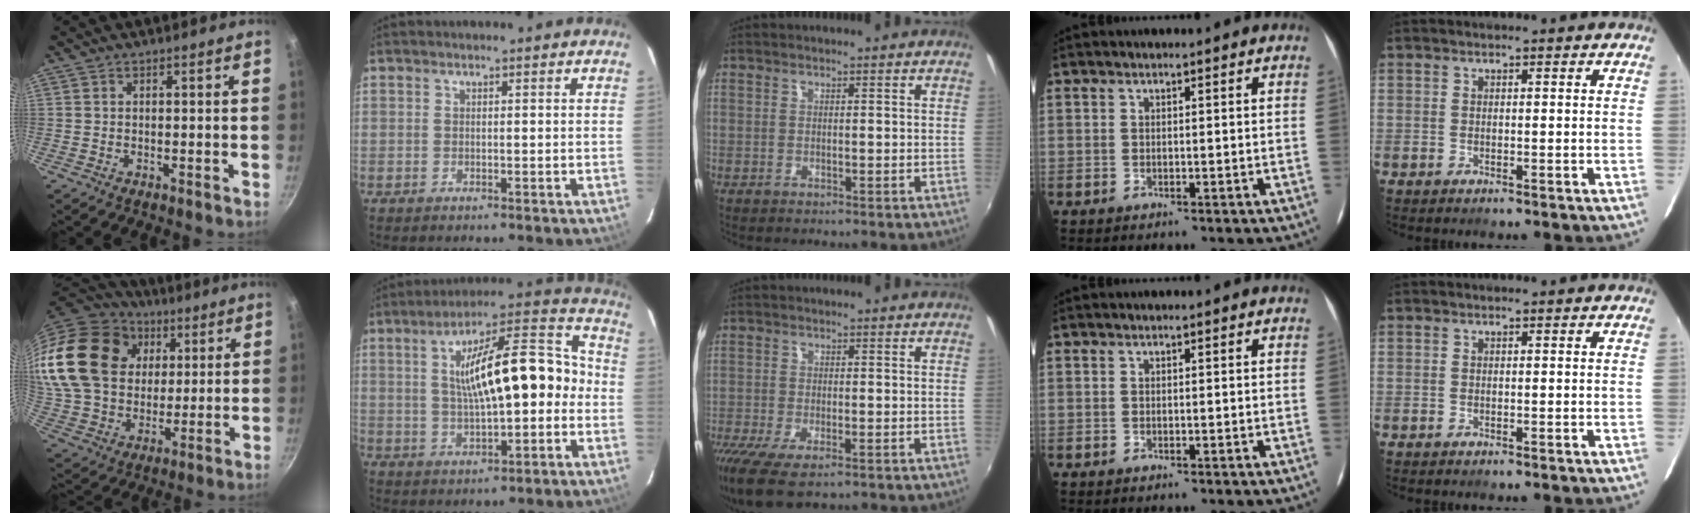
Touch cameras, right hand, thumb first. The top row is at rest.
{"thumb": {"total": 29.4, "force": [9.5, 22.0, 17.0], "torque": [-0.334, 0.011, 0.182]}, "index": {"total": 17.2, "force": [-0.1, 5.7, 16.2], "torque": [-0.258, 0.037, 0.005]}, "middle": {"total": 9.2, "force": [-5.8, 3.1, 6.5], "torque": [-0.146, -0.040, -0.098]}}